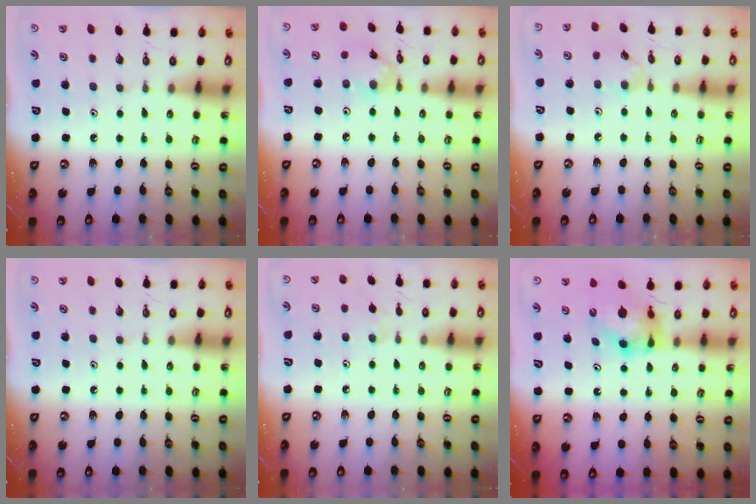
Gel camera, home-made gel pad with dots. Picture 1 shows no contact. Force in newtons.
{"total": 3.4, "press": 3.4, "slide": 0.2}
{"total": 4.0, "press": 3.9, "slide": 0.5}
{"total": 0.0}
{"total": 2.9, "press": 2.9, "slide": 0.5}
{"total": 6.1, "press": 6.1, "slide": 0.2}